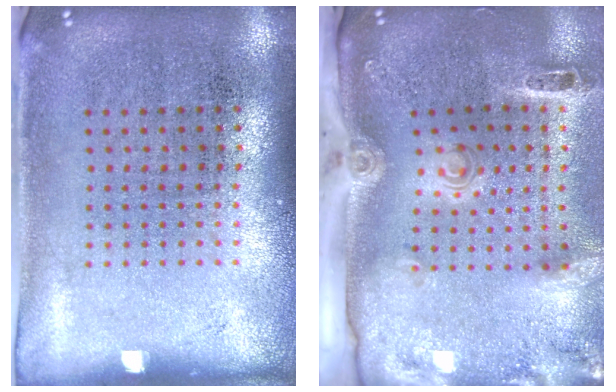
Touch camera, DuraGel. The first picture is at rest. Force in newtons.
{"total": 3.2, "press": 2.1, "slide": 2.4}